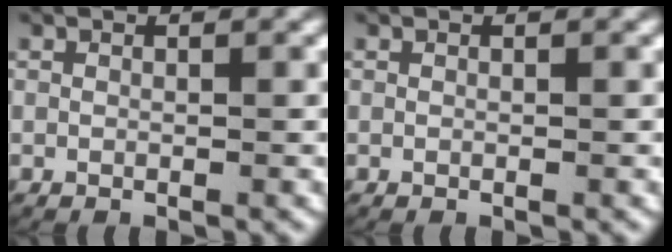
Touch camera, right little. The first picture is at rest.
{"total": 0.0}